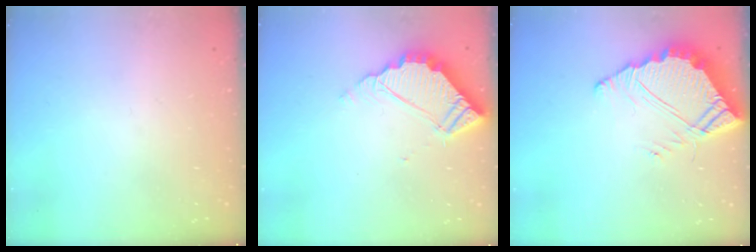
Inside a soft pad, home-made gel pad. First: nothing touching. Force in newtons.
{"total": 6.0, "press": 6.0, "slide": 0.5}
{"total": 8.9, "press": 8.8, "slide": 0.7}